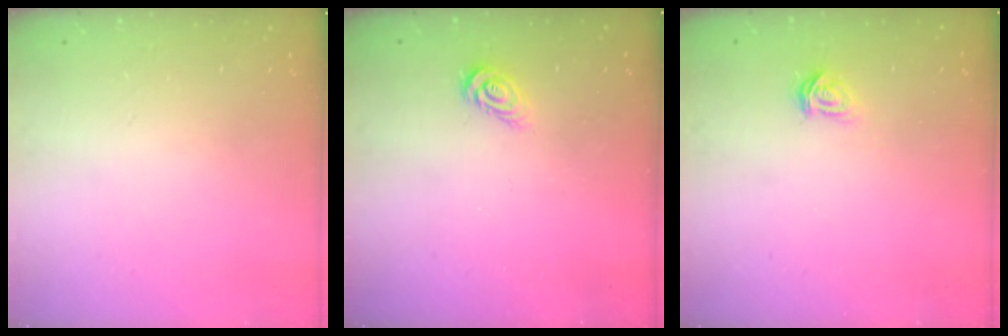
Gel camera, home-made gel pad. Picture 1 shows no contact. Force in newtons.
{"total": 4.2, "press": 4.2, "slide": 0.5}
{"total": 3.0, "press": 3.0, "slide": 0.3}